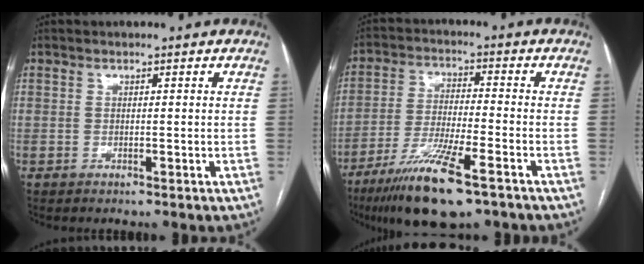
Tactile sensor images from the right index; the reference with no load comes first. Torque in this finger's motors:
{"motor_torque": [1.57, -0.57, 0.39, 0.17]}